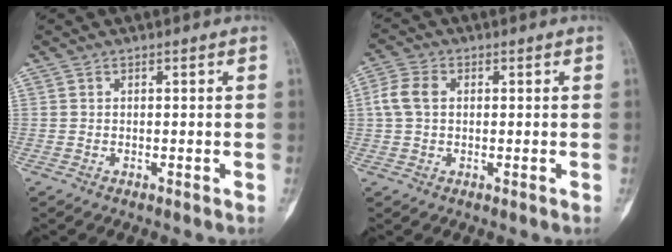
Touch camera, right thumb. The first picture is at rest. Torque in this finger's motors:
{"motor_torque": [0.01, 0.00, 0.07, -0.03, 0.16]}